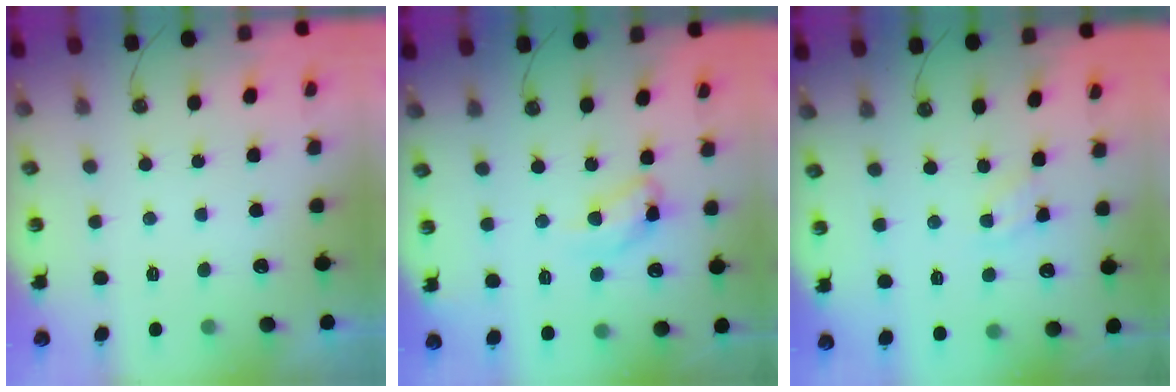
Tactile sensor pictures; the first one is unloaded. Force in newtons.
{"total": 11.4, "press": 11.3, "slide": 0.8}
{"total": 5.2, "press": 5.1, "slide": 0.6}